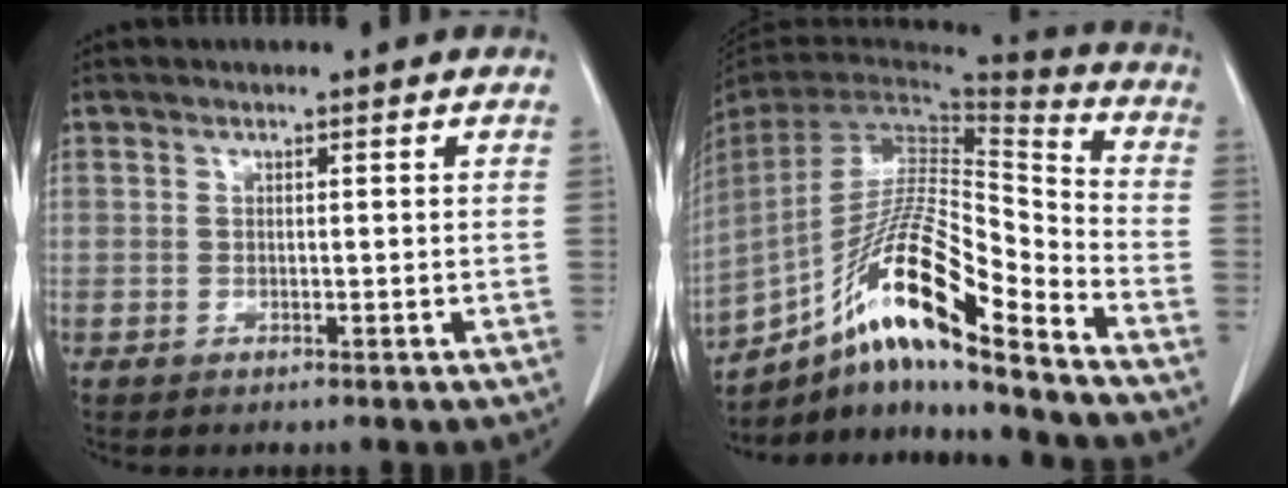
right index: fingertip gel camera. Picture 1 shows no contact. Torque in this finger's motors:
{"motor_torque": [0.91, -0.82, 0.54, 0.21]}